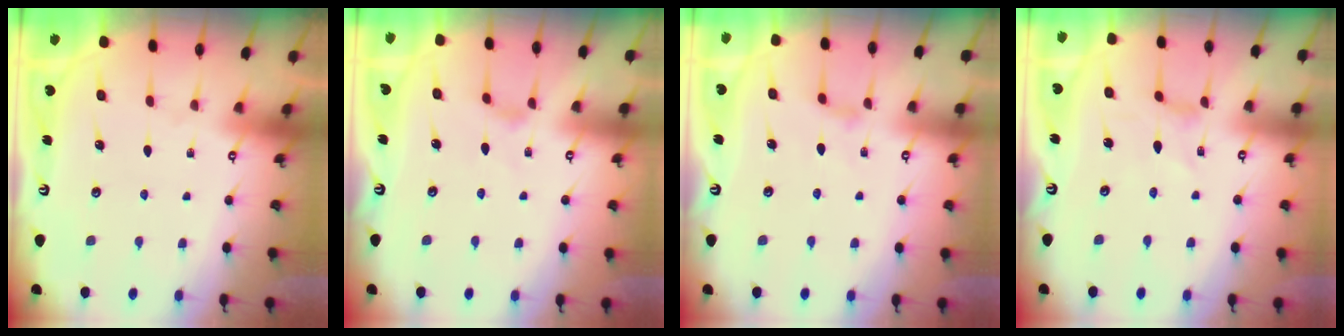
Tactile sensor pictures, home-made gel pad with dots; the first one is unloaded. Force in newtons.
{"total": 1.7, "press": 1.7, "slide": 0.4}
{"total": 2.3, "press": 2.2, "slide": 0.5}
{"total": 0.0}